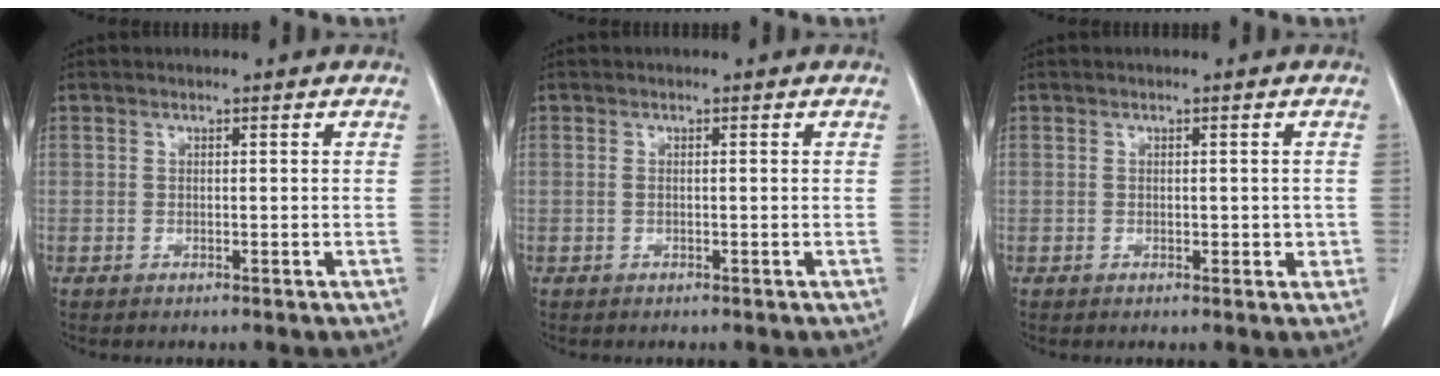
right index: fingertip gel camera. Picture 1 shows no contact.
{"total": 0.5, "force": [0.0, 0.1, 0.5], "torque": [-0.015, 0.000, 0.001]}
{"total": 1.8, "force": [-0.1, 1.2, 1.4], "torque": [-0.016, 0.003, 0.001]}